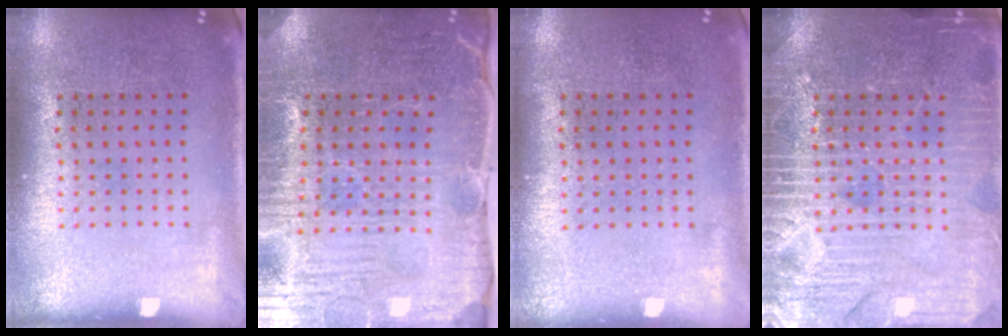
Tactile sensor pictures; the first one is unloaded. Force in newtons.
{"total": 3.9, "press": 3.8, "slide": 0.5}
{"total": 0.0}
{"total": 6.0, "press": 6.0, "slide": 0.9}